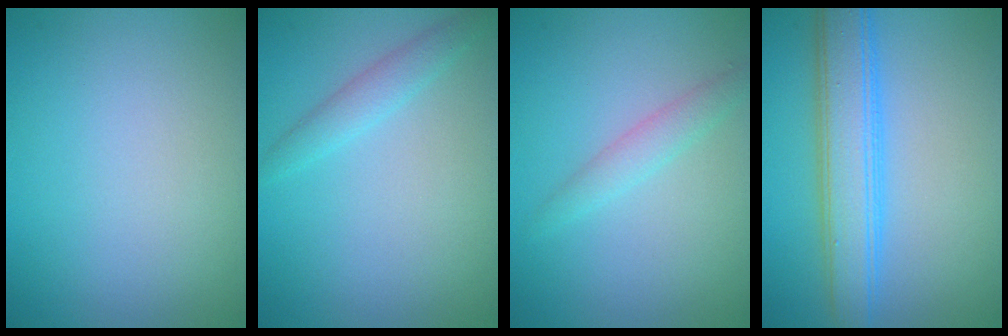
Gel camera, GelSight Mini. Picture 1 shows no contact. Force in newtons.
{"total": 1.7, "press": 1.7, "slide": 0.0}
{"total": 1.7, "press": 1.7, "slide": 0.1}
{"total": 5.4, "press": 5.4, "slide": 0.1}